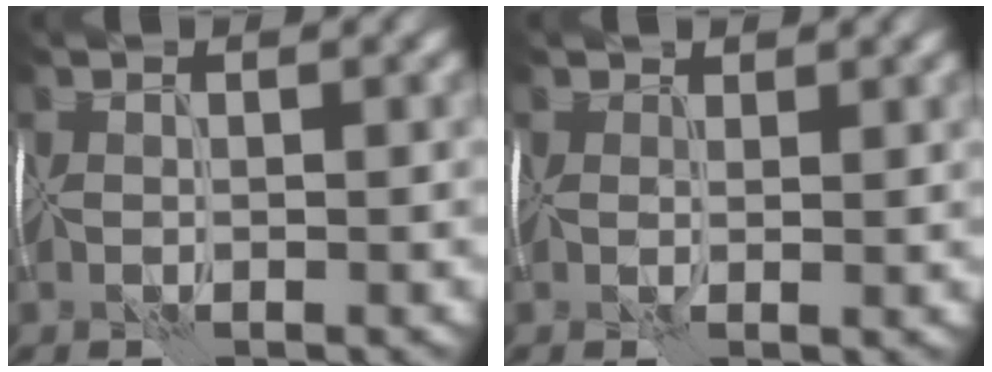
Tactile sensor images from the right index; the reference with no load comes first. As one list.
[{"total": 2.0, "force": [1.2, 1.1, 1.3], "torque": [-0.023, 0.008, 0.008]}]